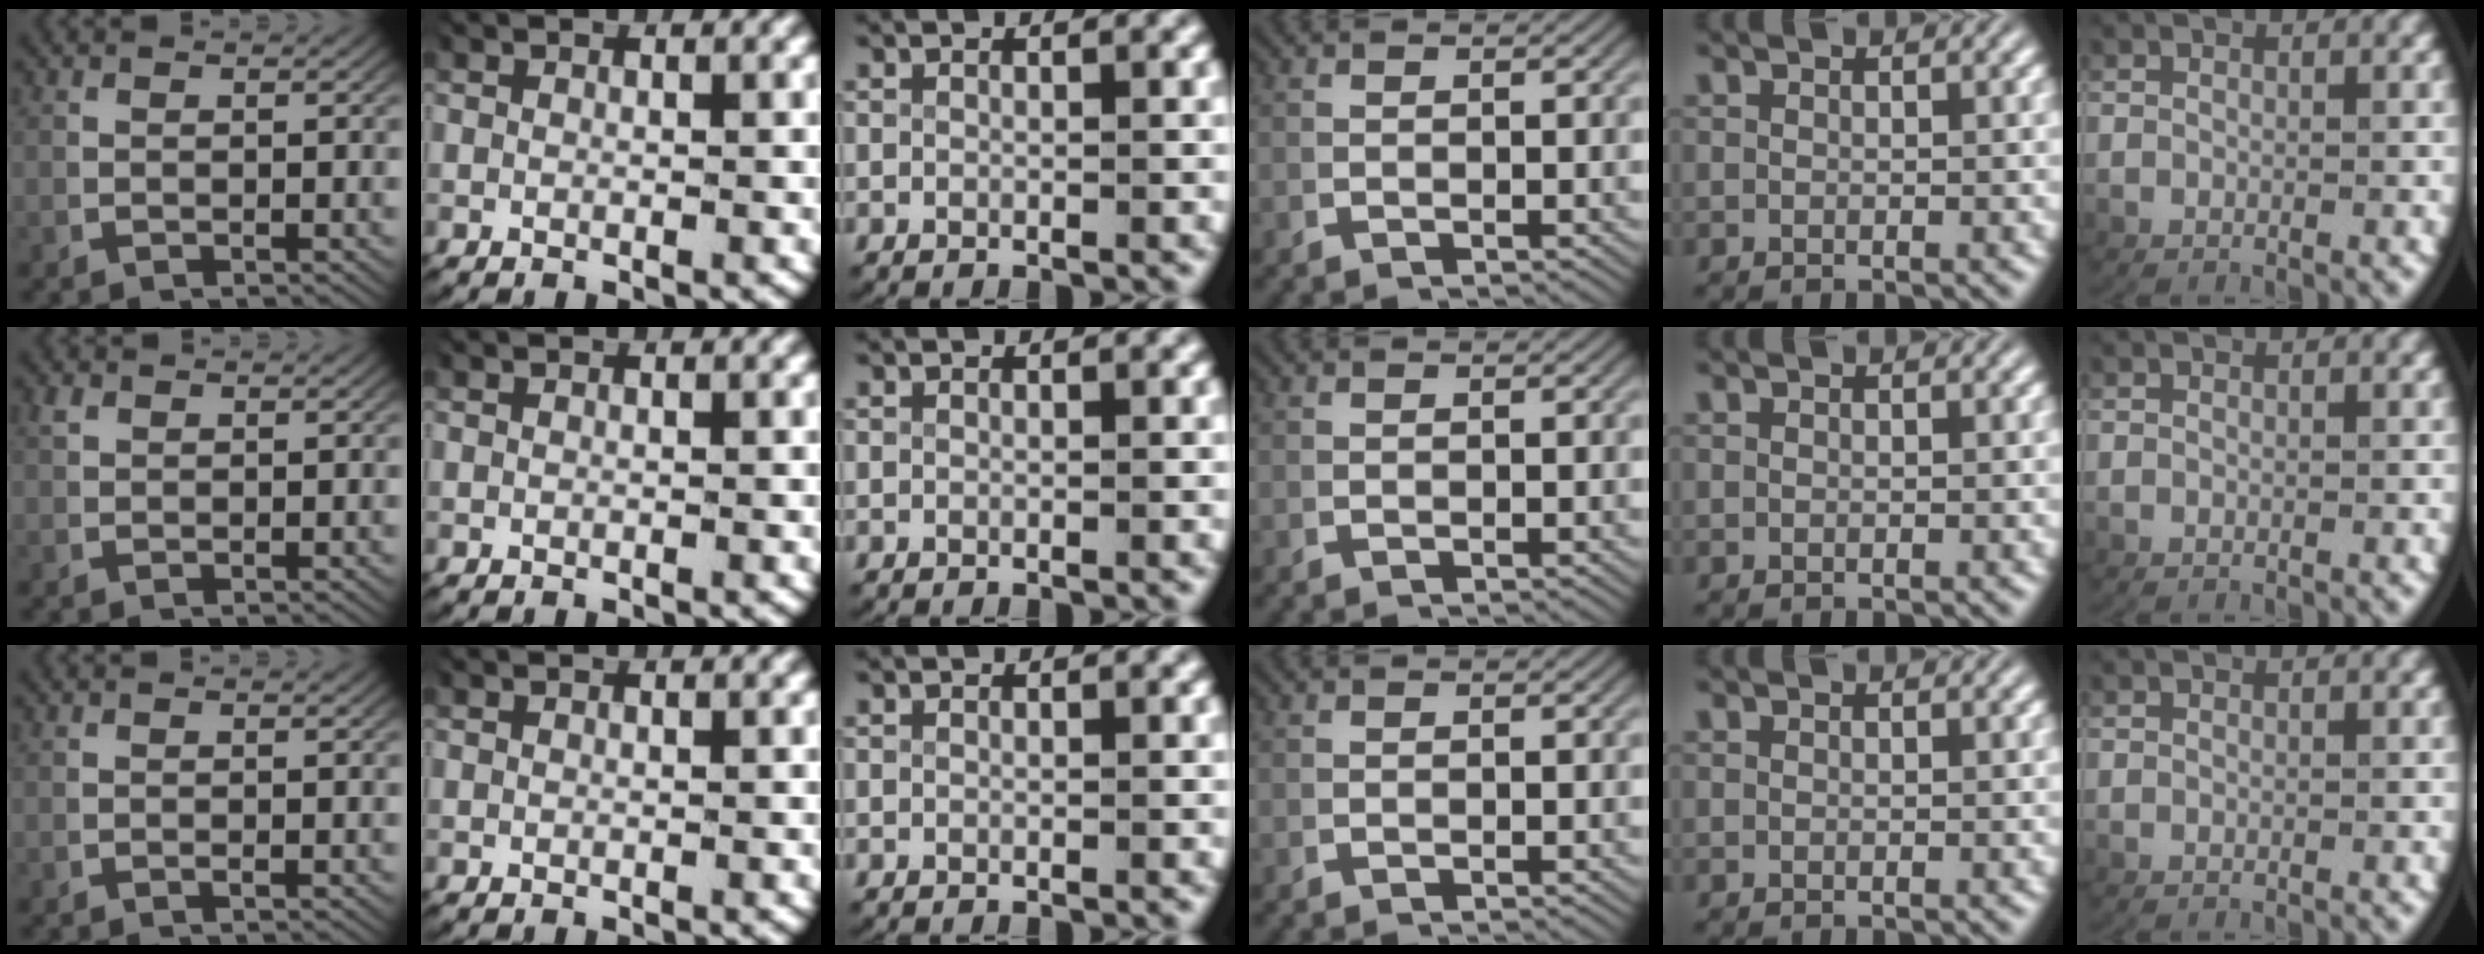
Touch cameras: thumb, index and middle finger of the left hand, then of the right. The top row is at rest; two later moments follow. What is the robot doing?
{"motion": "lift_and_place", "object": "paper"}